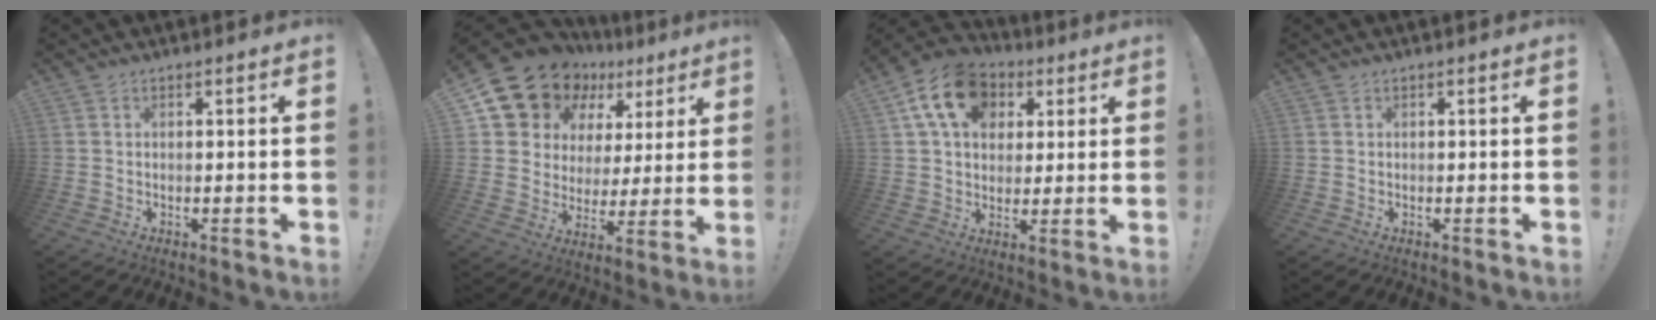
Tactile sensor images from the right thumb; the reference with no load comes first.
{"total": 15.4, "force": [11.8, 8.9, 4.1], "torque": [-0.074, -0.089, 0.235]}
{"total": 16.1, "force": [6.3, 11.9, 8.9], "torque": [-0.132, -0.012, 0.119]}
{"total": 0.0}